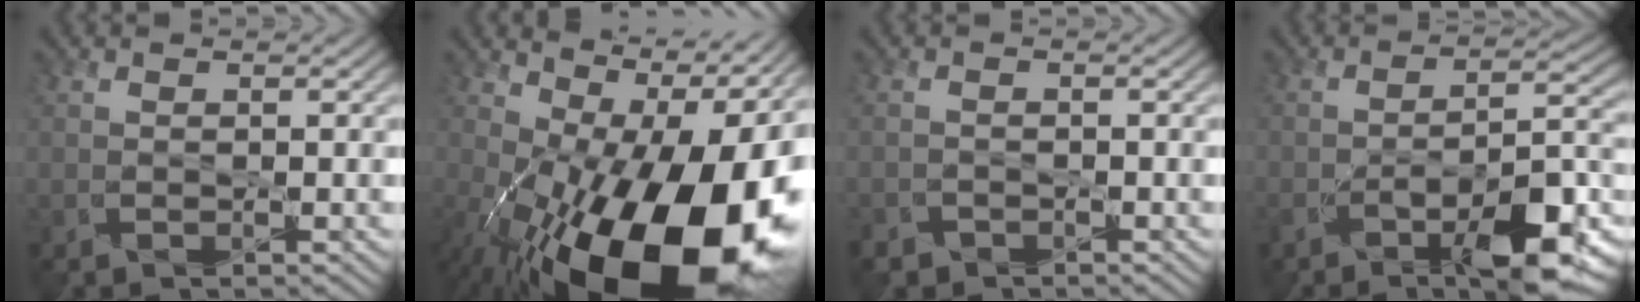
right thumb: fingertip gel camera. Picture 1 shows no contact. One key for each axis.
{"total": 20.8, "fx": -4.5, "fy": 12.0, "fz": 16.4, "tx": -0.266, "ty": -0.077, "tz": -0.038}
{"total": 1.3, "fx": -1.1, "fy": 0.4, "fz": -0.3, "tx": 0.010, "ty": -0.001, "tz": -0.025}
{"total": 12.1, "fx": -7.6, "fy": 3.7, "fz": 8.6, "tx": -0.124, "ty": 0.000, "tz": -0.128}